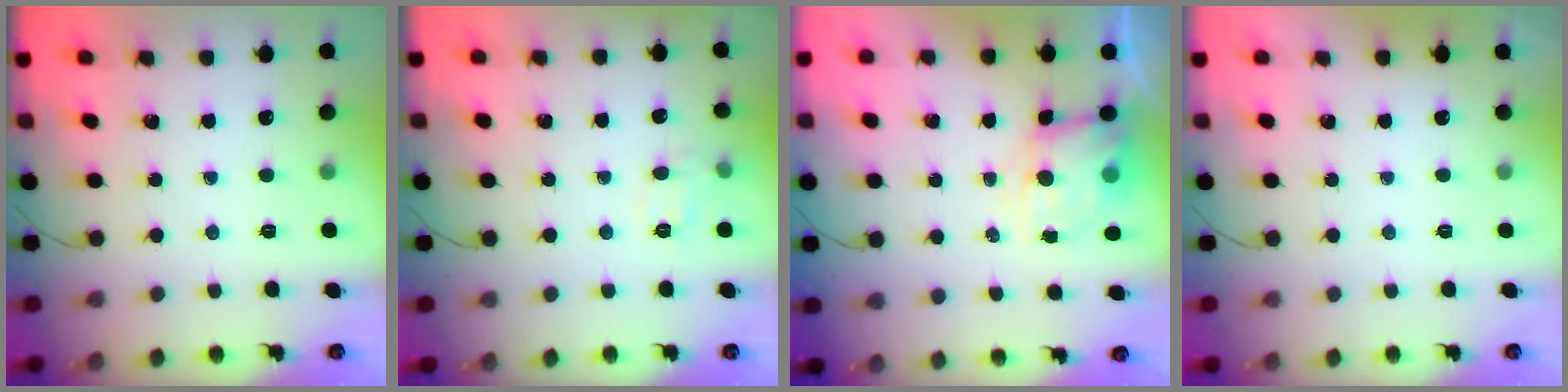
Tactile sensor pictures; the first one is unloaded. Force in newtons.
{"total": 7.3, "press": 7.2, "slide": 1.0}
{"total": 6.9, "press": 6.8, "slide": 1.1}
{"total": 1.9, "press": 1.9, "slide": 0.3}